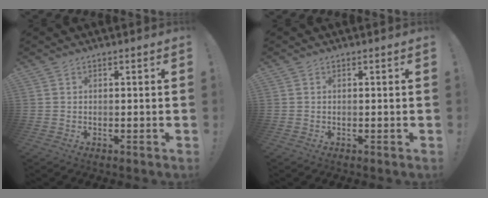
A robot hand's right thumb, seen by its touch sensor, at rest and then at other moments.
{"total": 0.0}